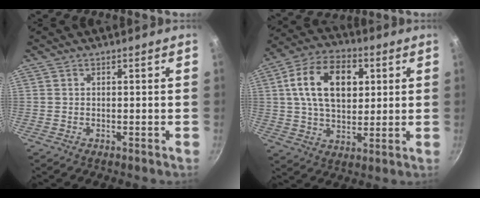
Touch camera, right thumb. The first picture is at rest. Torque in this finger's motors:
{"motor_torque": [1.07, 2.26, 1.62, -0.17, 0.52]}